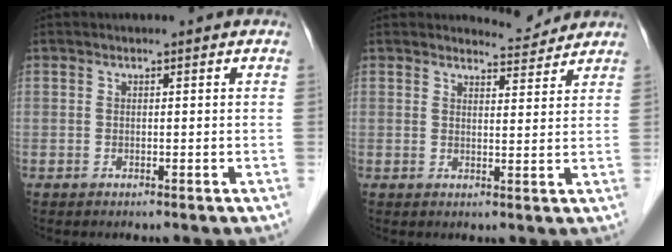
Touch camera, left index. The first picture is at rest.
{"total": 3.4, "force": [3.3, 0.3, -0.6], "torque": [-0.002, -0.011, 0.048]}